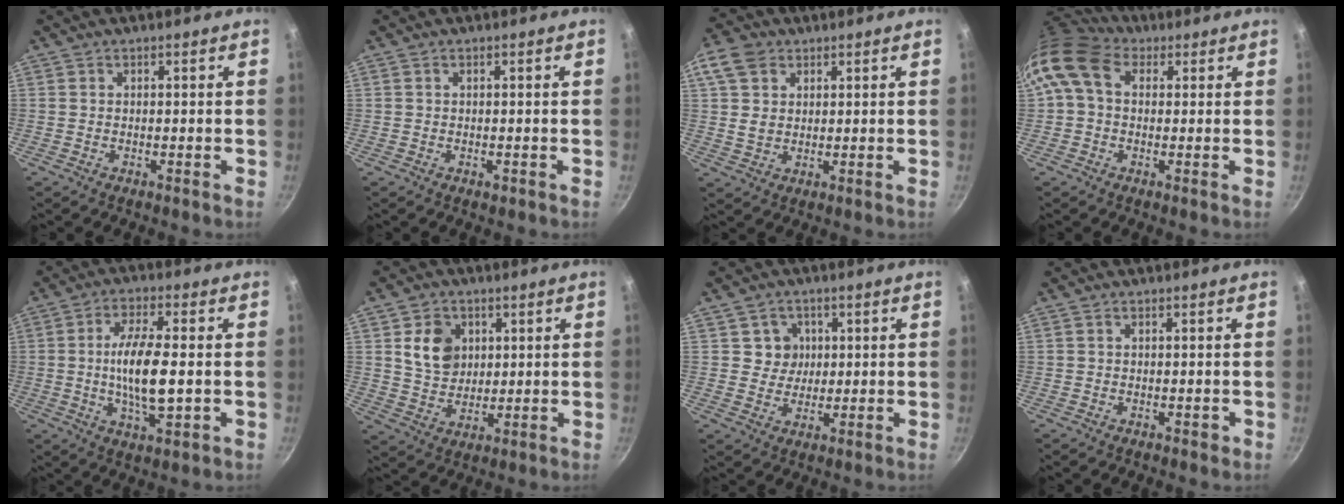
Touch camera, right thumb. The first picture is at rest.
{"total": 1.0, "force": [-0.1, 0.6, 0.8], "torque": [-0.009, 0.001, -0.001]}
{"total": 7.8, "force": [3.2, 5.8, 4.1], "torque": [-0.062, -0.007, 0.053]}
{"total": 10.7, "force": [2.6, 8.0, 6.7], "torque": [-0.121, 0.016, 0.027]}
{"total": 11.4, "force": [-0.5, 3.7, 10.8], "torque": [-0.201, 0.006, -0.010]}
{"total": 8.8, "force": [2.5, 7.2, 4.4], "torque": [-0.047, -0.013, 0.049]}
{"total": 6.7, "force": [1.8, 6.1, 1.9], "torque": [0.005, -0.009, 0.031]}
{"total": 1.2, "force": [-0.1, 0.7, 0.9], "torque": [-0.006, 0.002, -0.001]}